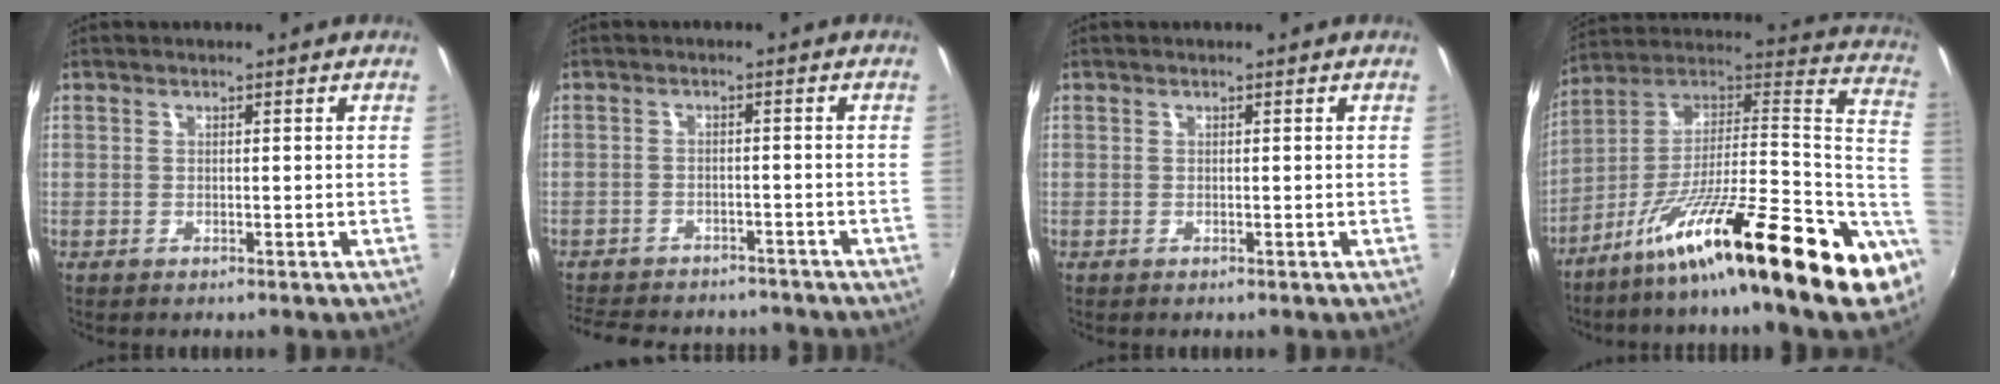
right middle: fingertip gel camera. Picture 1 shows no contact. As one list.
[{"total": 13.6, "force": [-11.6, 5.1, 5.1], "torque": [-0.121, -0.009, -0.163]}, {"total": 0.0}, {"total": 27.4, "force": [-13.5, 3.2, 23.7], "torque": [-0.323, -0.015, -0.233]}]